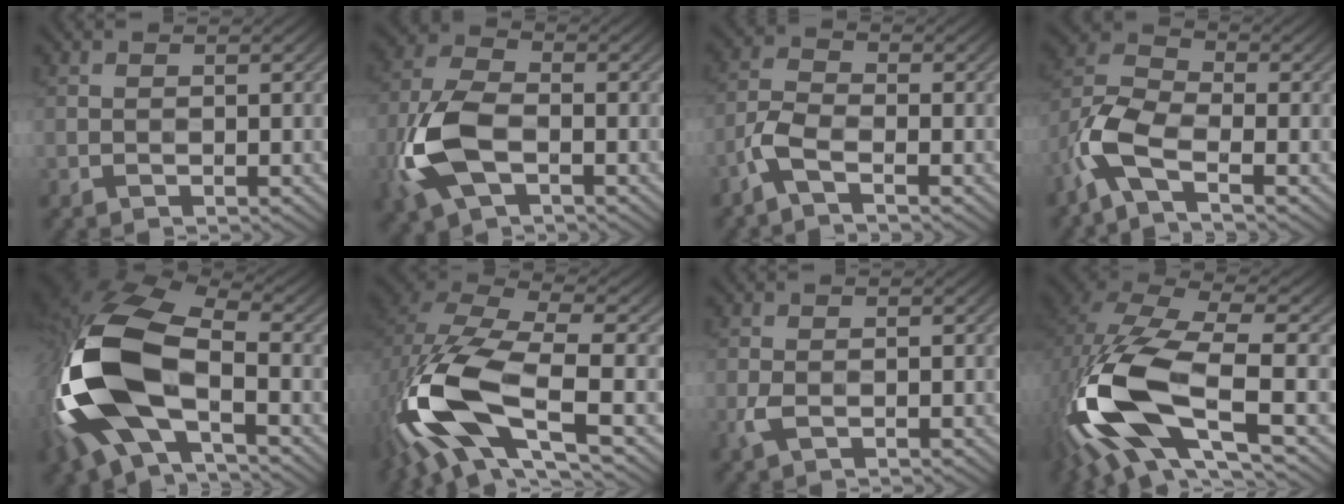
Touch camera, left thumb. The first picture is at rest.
{"total": 10.9, "force": [-3.6, 6.0, 8.4], "torque": [-0.212, -0.010, -0.082]}
{"total": 3.9, "force": [-2.4, 1.2, 2.8], "torque": [-0.071, 0.002, -0.063]}
{"total": 8.3, "force": [-4.4, 3.2, 6.3], "torque": [-0.149, 0.003, -0.111]}
{"total": 18.1, "force": [-4.1, 9.5, 14.8], "torque": [-0.364, -0.028, -0.071]}
{"total": 15.5, "force": [-4.9, 7.1, 12.8], "torque": [-0.312, -0.027, -0.098]}
{"total": 1.9, "force": [-0.6, 1.0, 1.5], "torque": [-0.044, -0.004, -0.014]}
{"total": 17.1, "force": [-5.0, 7.6, 14.5], "torque": [-0.355, -0.031, -0.092]}